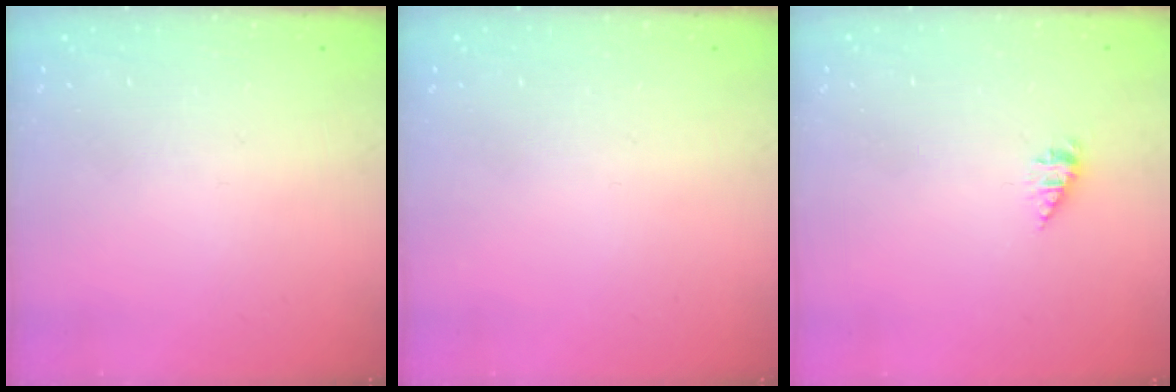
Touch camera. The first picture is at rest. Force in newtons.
{"total": 0.0}
{"total": 2.3, "press": 2.3, "slide": 0.3}